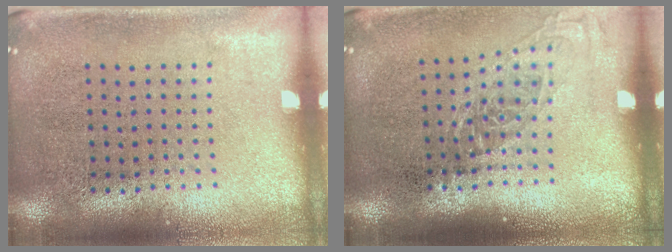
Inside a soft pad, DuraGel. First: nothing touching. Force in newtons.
{"total": 1.3, "press": 1.1, "slide": 0.8}